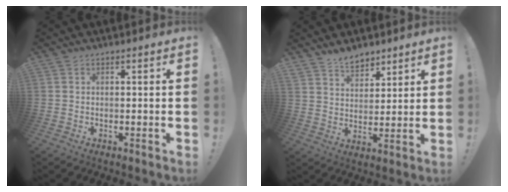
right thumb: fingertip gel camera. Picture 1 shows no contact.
{"total": 7.6, "force": [6.2, 3.8, 2.0], "torque": [-0.038, -0.038, 0.120]}